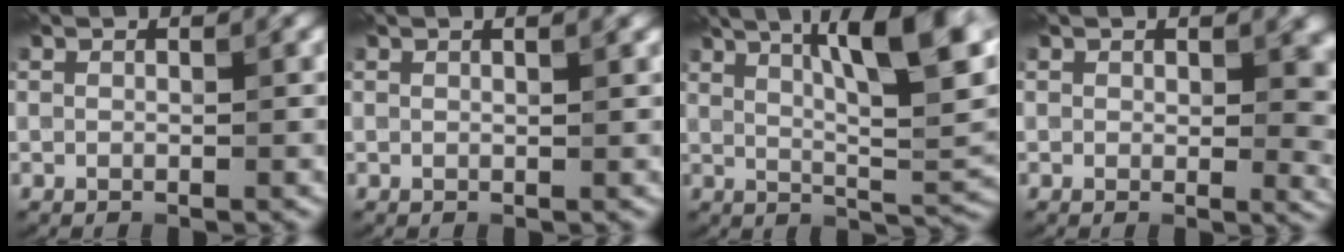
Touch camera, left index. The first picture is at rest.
{"total": 1.3, "force": [0.7, 0.4, 0.9], "torque": [-0.008, 0.004, 0.007]}
{"total": 12.5, "force": [5.5, 3.2, 10.8], "torque": [-0.142, 0.015, 0.085]}
{"total": 4.3, "force": [1.1, 2.4, 3.3], "torque": [-0.029, -0.006, 0.019]}